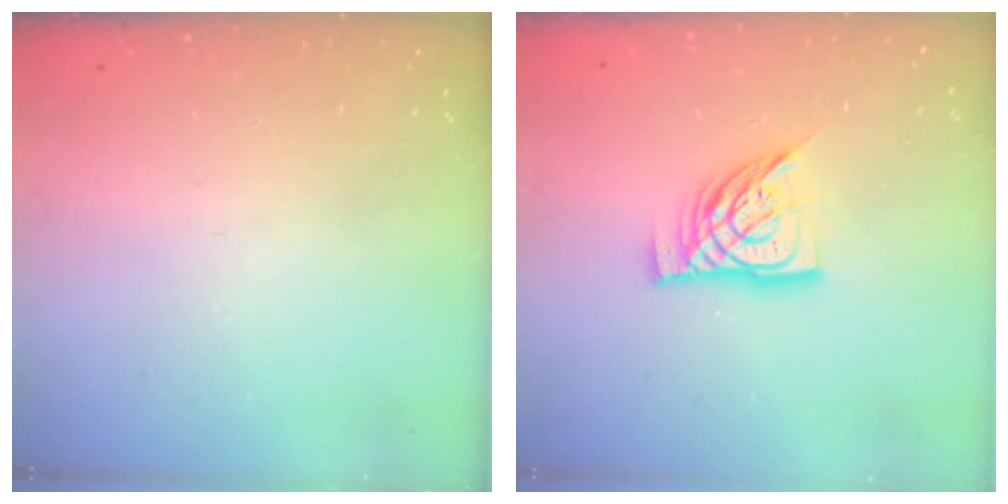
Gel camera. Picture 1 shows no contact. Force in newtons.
{"total": 13.0, "press": 13.0, "slide": 1.2}